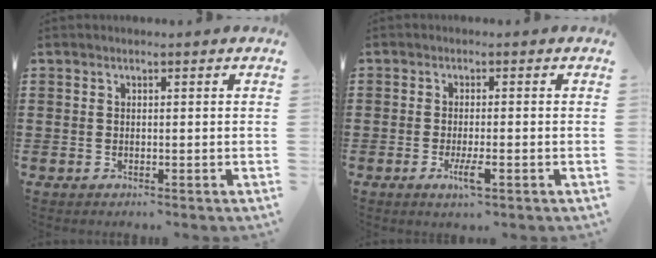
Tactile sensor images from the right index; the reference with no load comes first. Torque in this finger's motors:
{"motor_torque": [1.58, 0.23, 0.39, 0.06]}